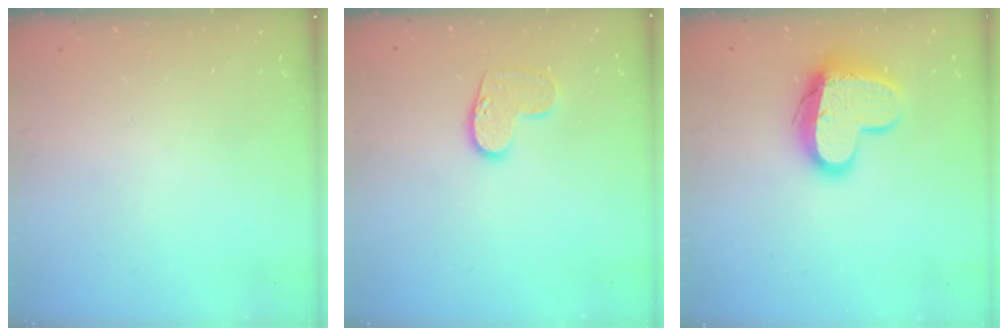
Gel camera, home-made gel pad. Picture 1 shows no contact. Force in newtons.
{"total": 9.0, "press": 9.0, "slide": 0.5}
{"total": 13.5, "press": 13.5, "slide": 1.2}